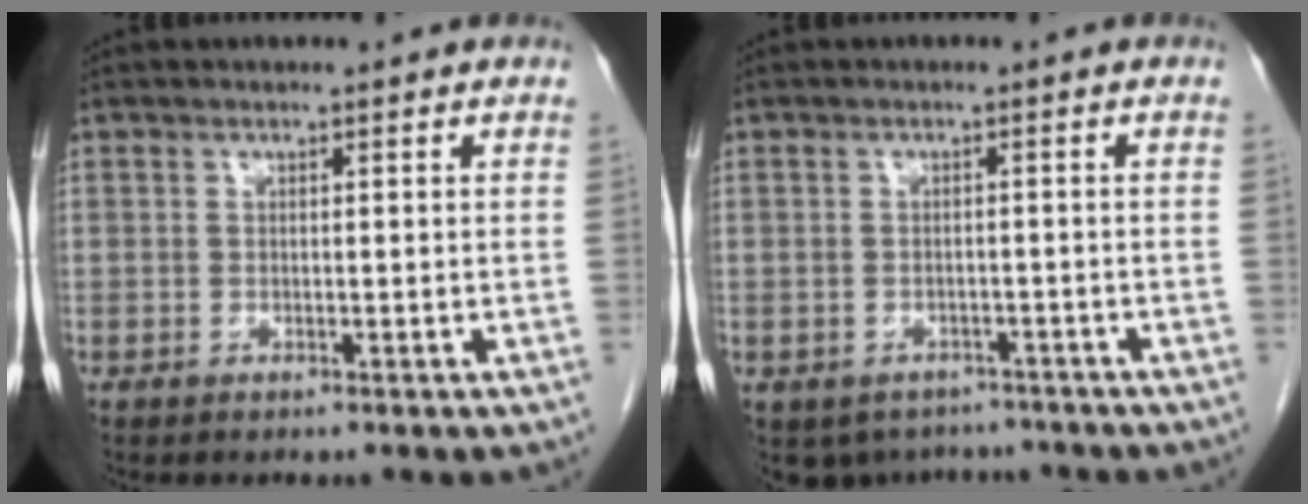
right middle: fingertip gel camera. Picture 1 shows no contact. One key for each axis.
{"total": 6.3, "fx": -5.0, "fy": 3.6, "fz": 0.7, "tx": -0.002, "ty": 0.007, "tz": -0.064}